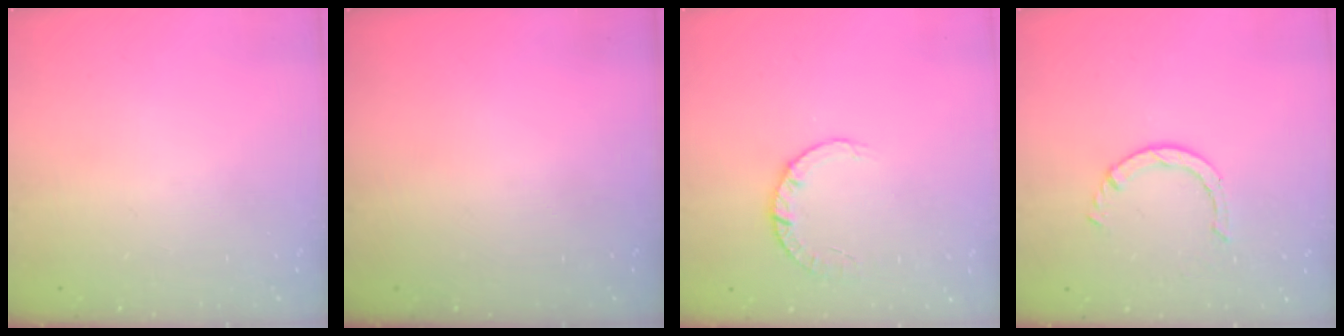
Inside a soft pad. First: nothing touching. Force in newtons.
{"total": 0.0}
{"total": 2.8, "press": 2.8, "slide": 0.4}
{"total": 2.5, "press": 2.5, "slide": 0.3}